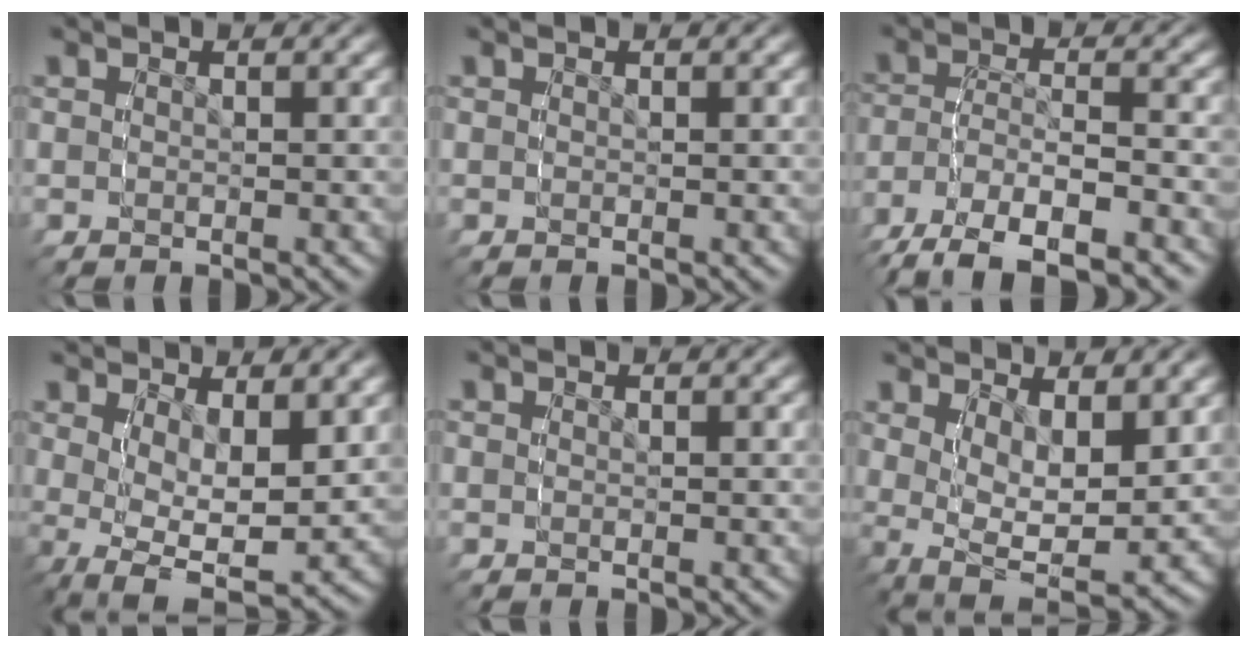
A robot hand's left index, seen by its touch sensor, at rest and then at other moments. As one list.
[{"total": 1.1, "force": [-0.2, -0.9, -0.6], "torque": [0.015, -0.007, 0.004]}, {"total": 7.9, "force": [-5.6, 3.2, 4.5], "torque": [-0.084, -0.030, -0.071]}, {"total": 6.6, "force": [-2.0, 4.0, 4.9], "torque": [-0.111, -0.054, -0.013]}, {"total": 0.0}, {"total": 6.7, "force": [-0.7, 4.3, 5.1], "torque": [-0.103, -0.048, 0.004]}]